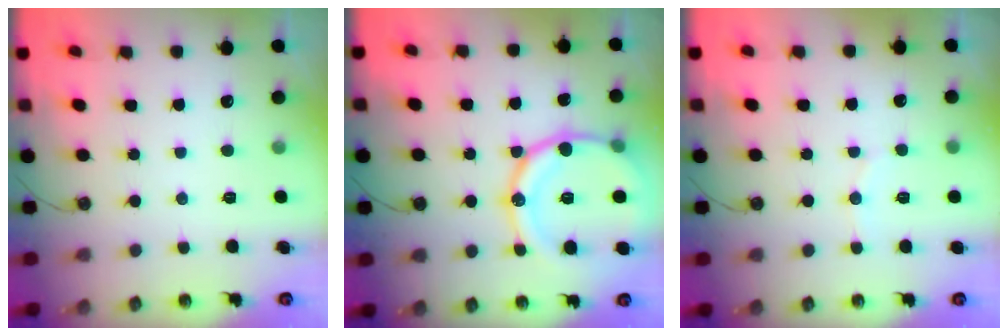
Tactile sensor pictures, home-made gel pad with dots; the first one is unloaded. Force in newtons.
{"total": 19.1, "press": 18.8, "slide": 3.4}
{"total": 5.8, "press": 5.5, "slide": 1.7}